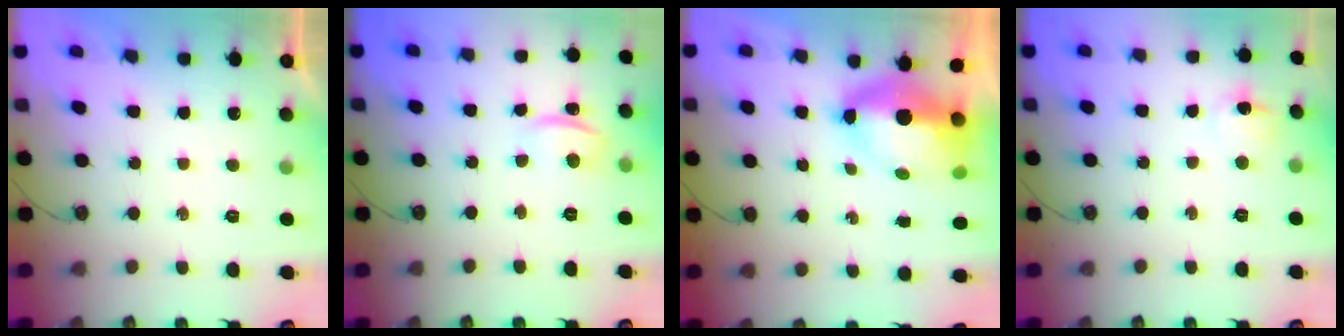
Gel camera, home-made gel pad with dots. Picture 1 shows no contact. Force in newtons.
{"total": 1.6, "press": 1.4, "slide": 0.7}
{"total": 10.1, "press": 10.1, "slide": 1.3}
{"total": 5.5, "press": 5.5, "slide": 0.3}